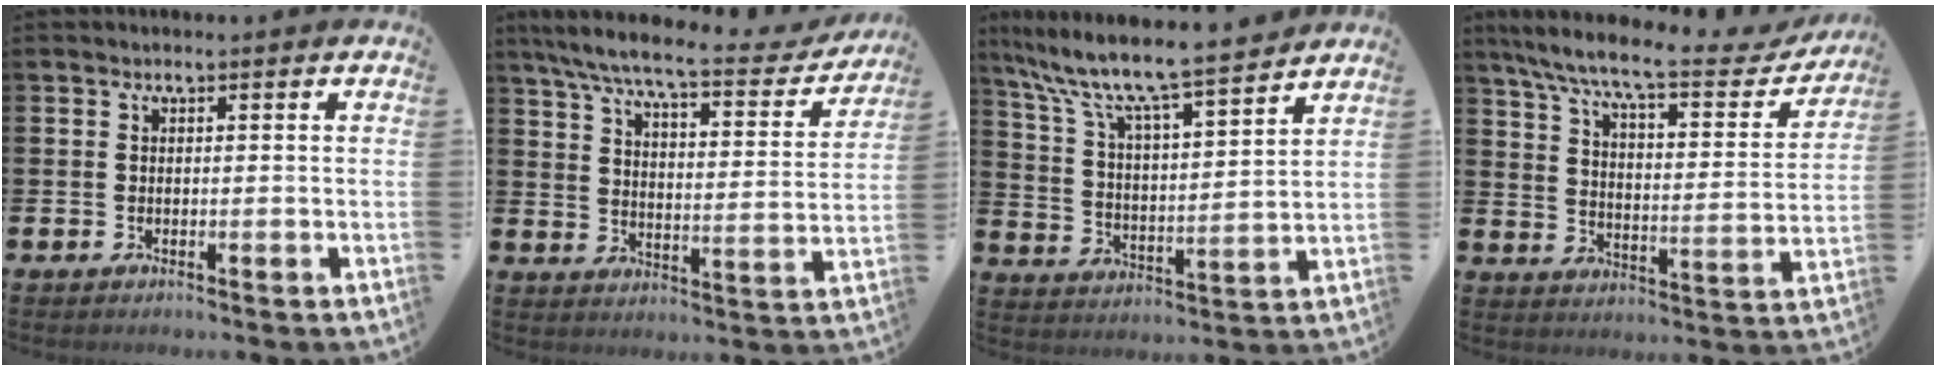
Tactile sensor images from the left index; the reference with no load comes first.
{"total": 8.1, "force": [7.0, 1.2, 3.9], "torque": [-0.095, -0.048, 0.112]}
{"total": 9.5, "force": [8.6, 0.8, 3.9], "torque": [-0.114, -0.061, 0.143]}
{"total": 9.6, "force": [8.1, 1.7, 4.9], "torque": [-0.120, -0.050, 0.130]}